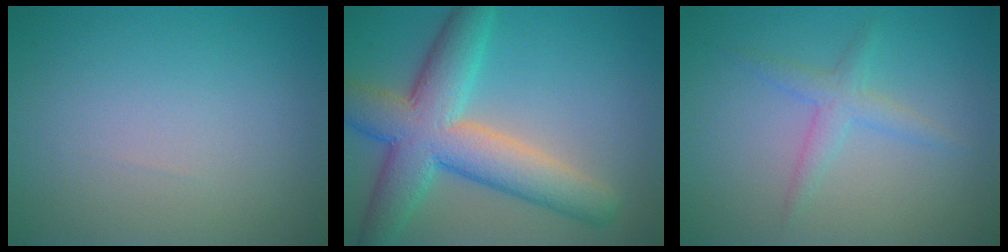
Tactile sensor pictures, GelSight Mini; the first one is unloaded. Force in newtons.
{"total": 9.0, "press": 9.0, "slide": 0.4}
{"total": 2.1, "press": 2.1, "slide": 0.1}